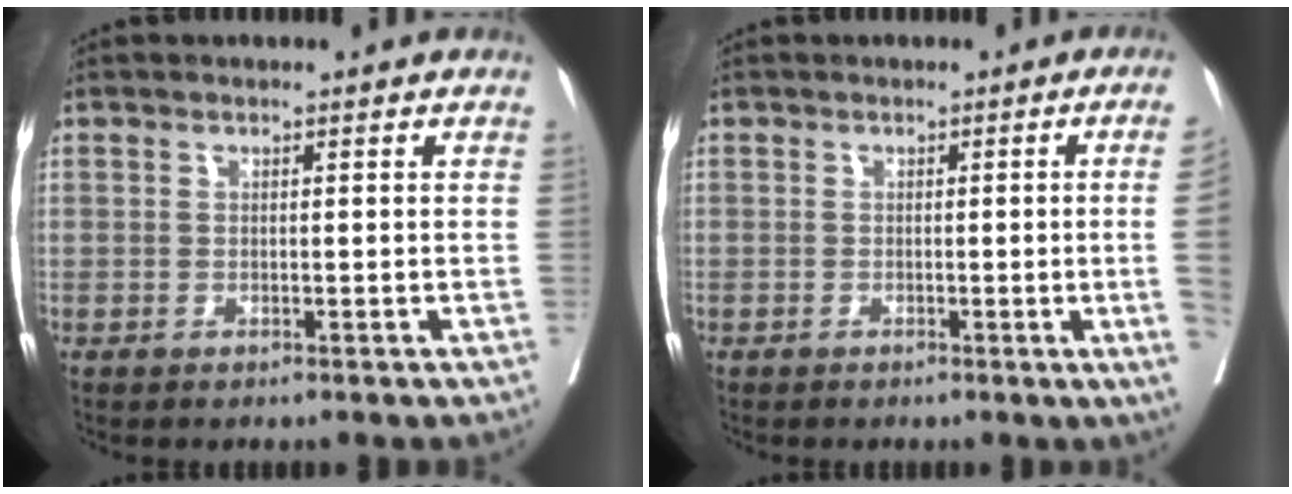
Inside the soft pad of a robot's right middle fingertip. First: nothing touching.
{"total": 5.3, "force": [-0.7, -2.1, 4.8], "torque": [-0.053, -0.012, -0.007]}